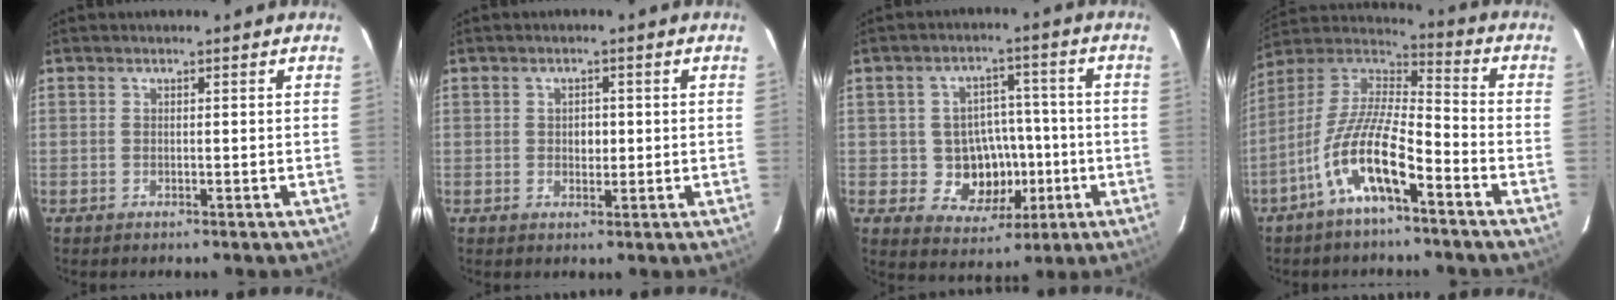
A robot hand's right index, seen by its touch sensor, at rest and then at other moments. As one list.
[{"total": 2.2, "force": [0.0, 1.7, 1.3], "torque": [-0.018, 0.005, 0.000]}, {"total": 9.8, "force": [-1.9, 8.6, 4.3], "torque": [-0.090, 0.015, -0.012]}, {"total": 14.1, "force": [-7.5, 3.6, 11.4], "torque": [-0.226, -0.009, -0.145]}]